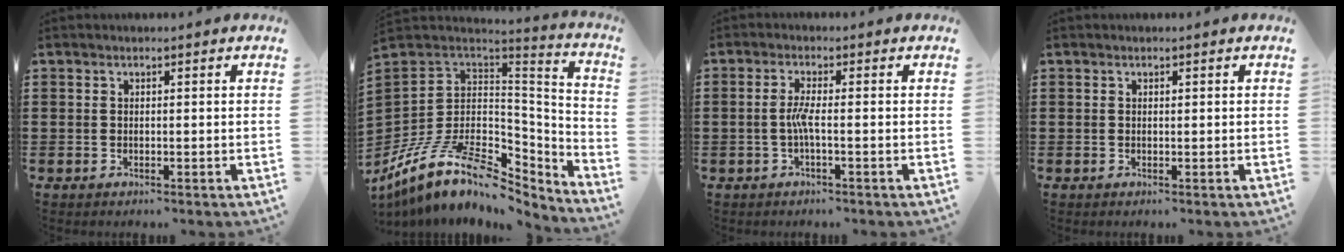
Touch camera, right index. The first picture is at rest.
{"total": 12.9, "force": [-6.5, 7.1, 8.5], "torque": [-0.196, 0.003, -0.117]}
{"total": 3.1, "force": [-0.8, 0.0, 3.0], "torque": [-0.071, -0.008, -0.021]}
{"total": 0.0}